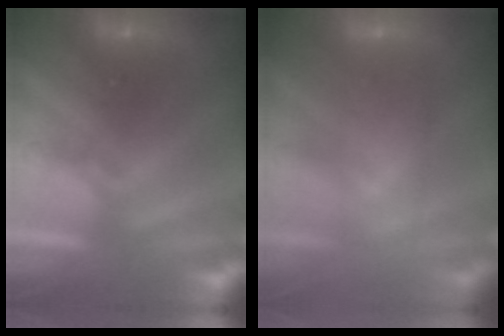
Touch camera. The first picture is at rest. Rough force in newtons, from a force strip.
{"total": 9.4}